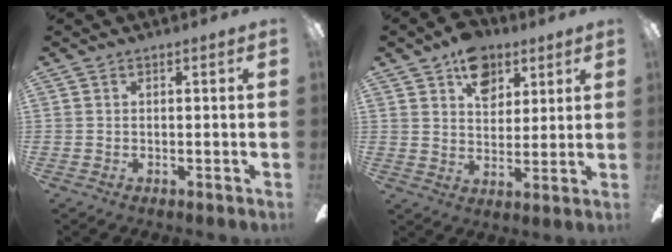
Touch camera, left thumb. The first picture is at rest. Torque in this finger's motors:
{"motor_torque": [0.98, 0.92, 0.77, -0.33, 0.04]}